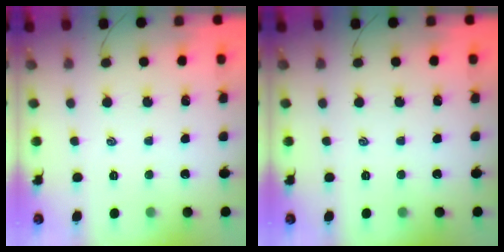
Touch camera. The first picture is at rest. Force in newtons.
{"total": 0.0}